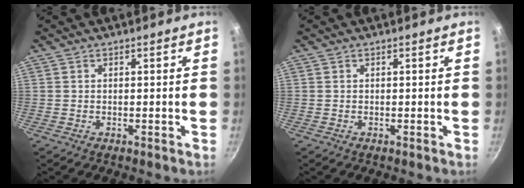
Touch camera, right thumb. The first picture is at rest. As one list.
[{"total": 0.0}]